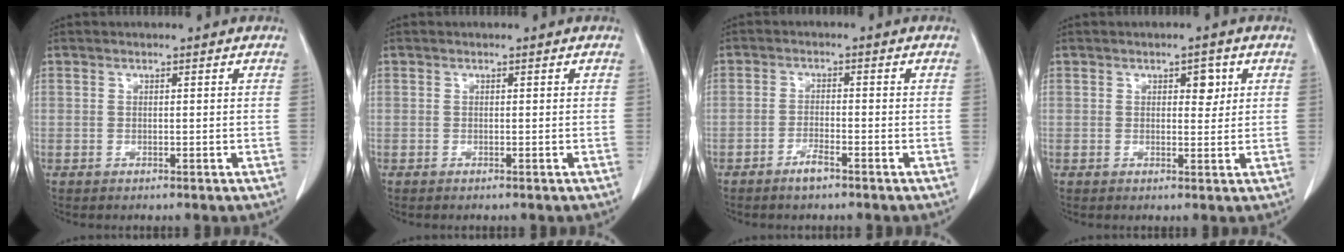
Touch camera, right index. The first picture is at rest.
{"total": 0.0}
{"total": 2.7, "force": [-2.0, 0.4, 1.7], "torque": [-0.034, 0.001, -0.037]}
{"total": 2.6, "force": [1.0, 1.4, 2.0], "torque": [-0.022, 0.002, 0.014]}